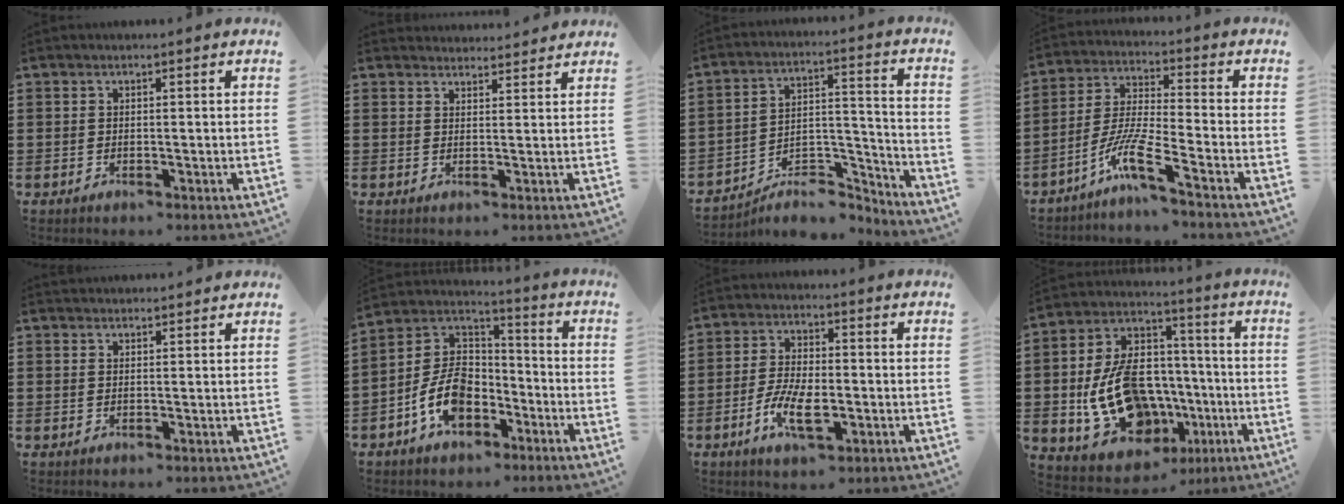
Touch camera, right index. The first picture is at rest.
{"total": 2.3, "force": [2.2, 0.0, -0.4], "torque": [0.003, -0.003, 0.044]}
{"total": 6.5, "force": [-5.8, 2.3, 2.1], "torque": [-0.031, 0.016, -0.110]}
{"total": 8.1, "force": [-5.5, 0.8, 5.9], "torque": [-0.137, -0.013, -0.112]}
{"total": 1.3, "force": [1.3, -0.1, -0.4], "torque": [0.005, 0.002, 0.026]}
{"total": 10.1, "force": [-4.5, 6.3, 6.5], "torque": [-0.161, 0.006, -0.090]}
{"total": 7.2, "force": [-2.6, 3.0, 6.1], "torque": [-0.132, -0.006, -0.050]}
{"total": 15.1, "force": [-2.6, 10.8, 10.3], "torque": [-0.228, 0.006, -0.041]}